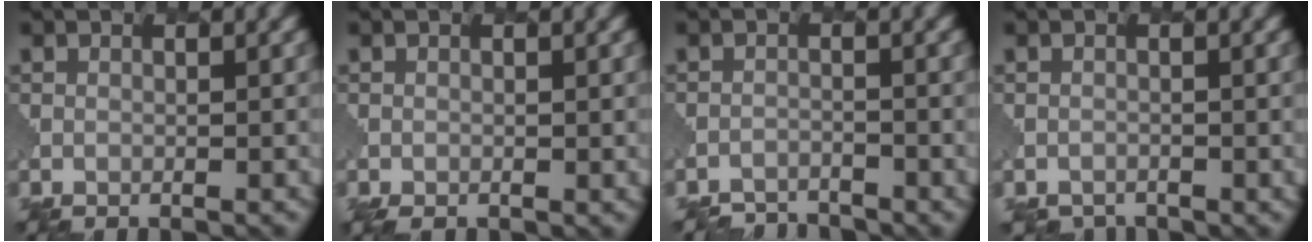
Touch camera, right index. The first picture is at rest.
{"total": 2.3, "force": [-1.0, 1.4, 1.5], "torque": [-0.021, -0.005, -0.009]}
{"total": 2.8, "force": [-2.7, 0.4, -0.4], "torque": [0.010, -0.003, -0.048]}
{"total": 2.0, "force": [-1.7, 1.0, -0.4], "torque": [0.004, 0.000, -0.022]}